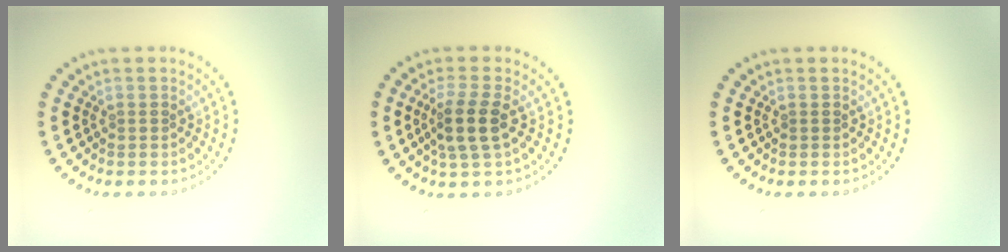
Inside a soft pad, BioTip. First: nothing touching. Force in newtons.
{"total": 3.1, "press": 2.6, "slide": 1.6}
{"total": 0.0}